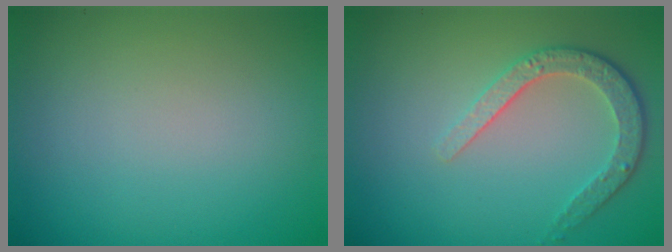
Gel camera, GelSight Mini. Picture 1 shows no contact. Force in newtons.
{"total": 3.5, "press": 2.9, "slide": 2.0}